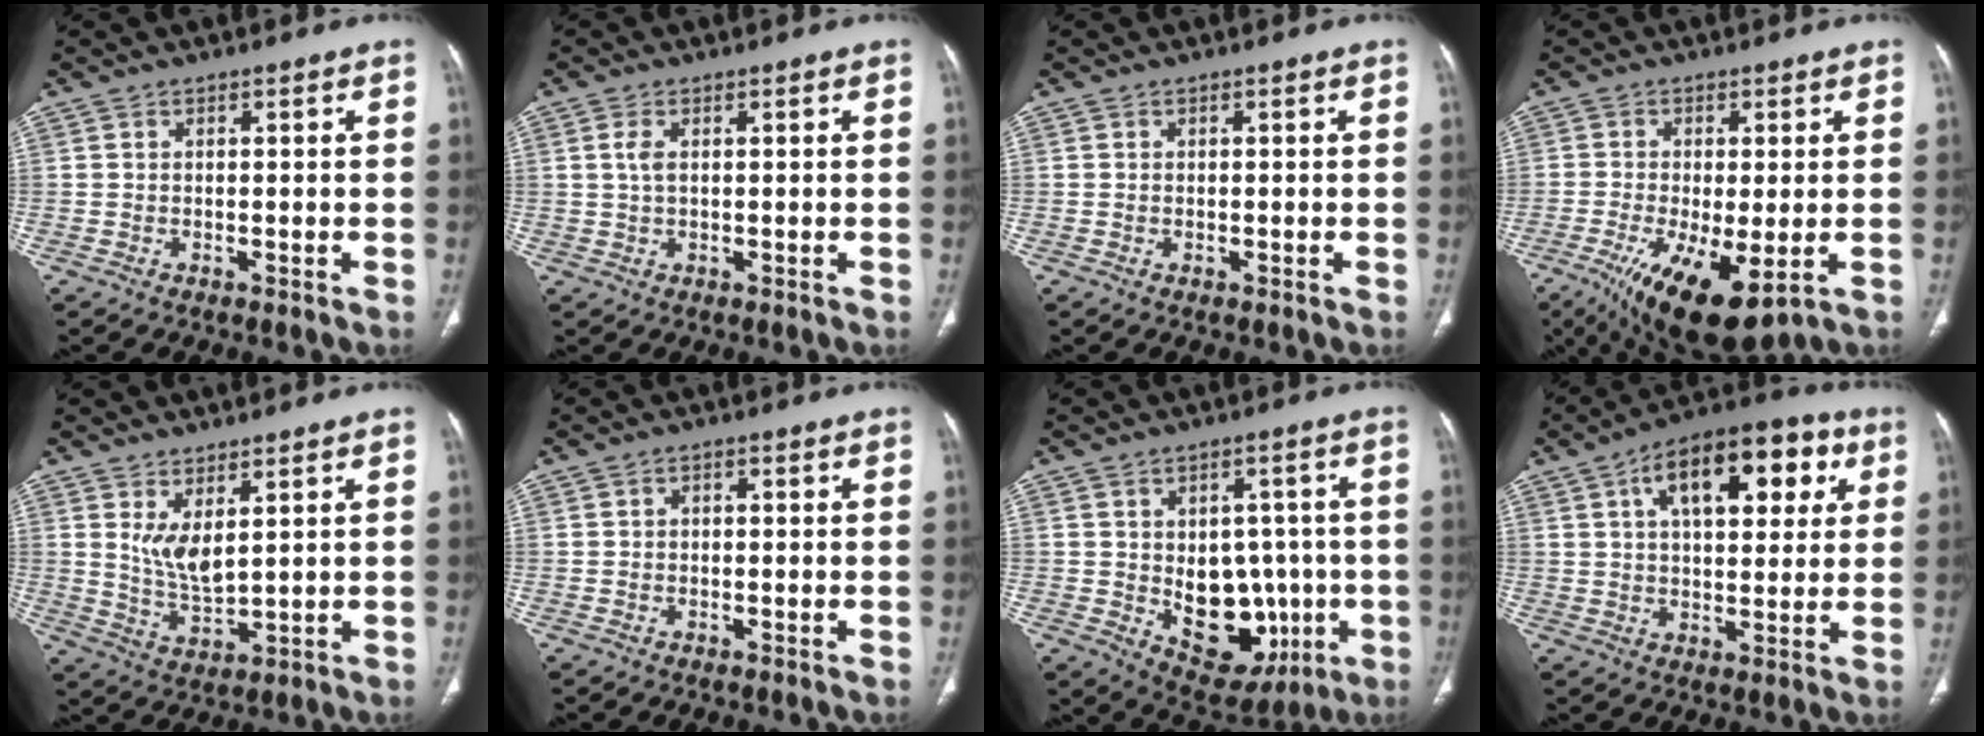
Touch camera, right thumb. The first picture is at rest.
{"total": 2.4, "force": [0.6, 1.2, 2.0], "torque": [-0.047, 0.004, 0.014]}
{"total": 0.0}
{"total": 13.9, "force": [-5.4, 5.0, 11.8], "torque": [-0.217, -0.021, -0.073]}
{"total": 6.0, "force": [2.5, 2.3, 5.0], "torque": [-0.093, -0.030, 0.062]}
{"total": 0.8, "force": [0.0, 0.6, 0.5], "torque": [-0.004, 0.002, -0.003]}
{"total": 14.7, "force": [-2.4, 10.1, 10.4], "torque": [-0.094, 0.008, -0.008]}
{"total": 18.4, "force": [6.6, 9.2, 14.4], "torque": [-0.174, 0.012, 0.094]}